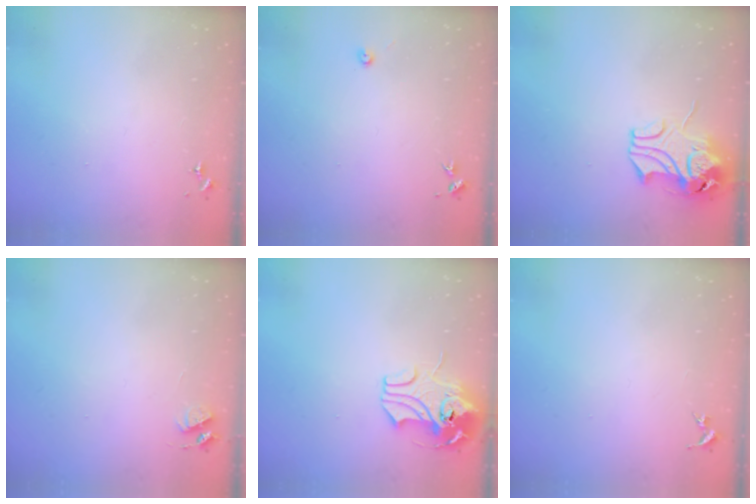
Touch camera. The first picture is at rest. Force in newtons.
{"total": 4.1, "press": 4.1, "slide": 0.4}
{"total": 10.6, "press": 10.5, "slide": 1.8}
{"total": 4.4, "press": 4.3, "slide": 0.6}
{"total": 12.2, "press": 12.1, "slide": 1.7}
{"total": 0.0}